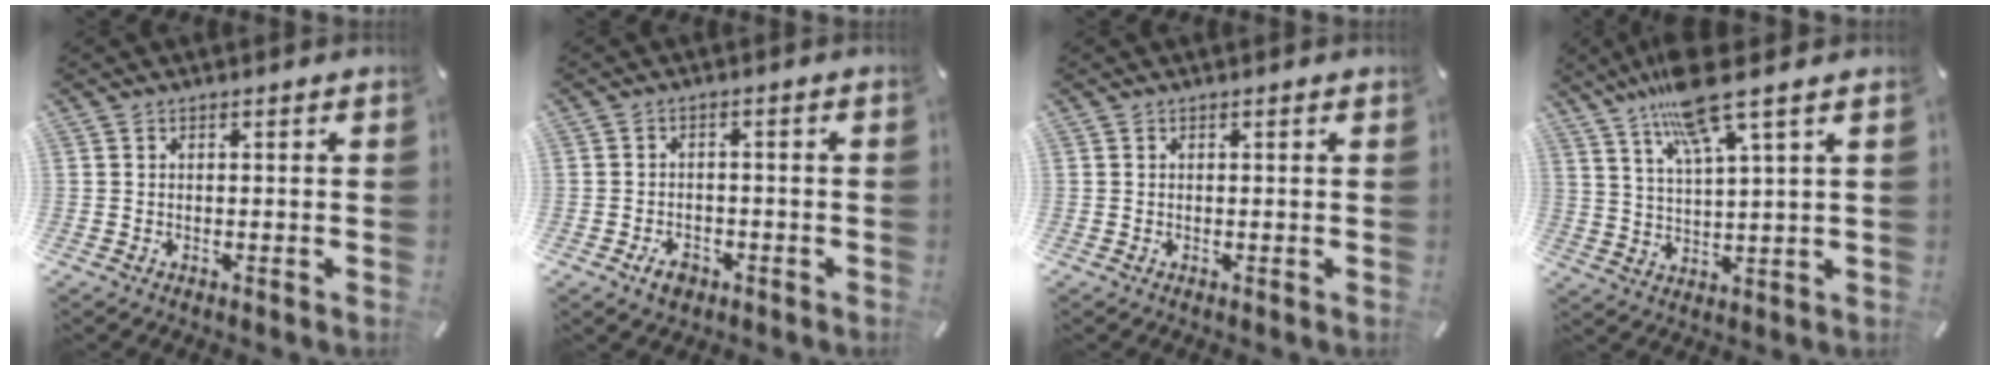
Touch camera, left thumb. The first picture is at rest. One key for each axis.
{"total": 4.1, "fx": -2.4, "fy": 2.7, "fz": 2.1, "tx": -0.040, "ty": 0.010, "tz": -0.044}
{"total": 0.0}
{"total": 12.3, "fx": 8.6, "fy": 1.8, "fz": 8.6, "tx": -0.172, "ty": -0.023, "tz": 0.148}